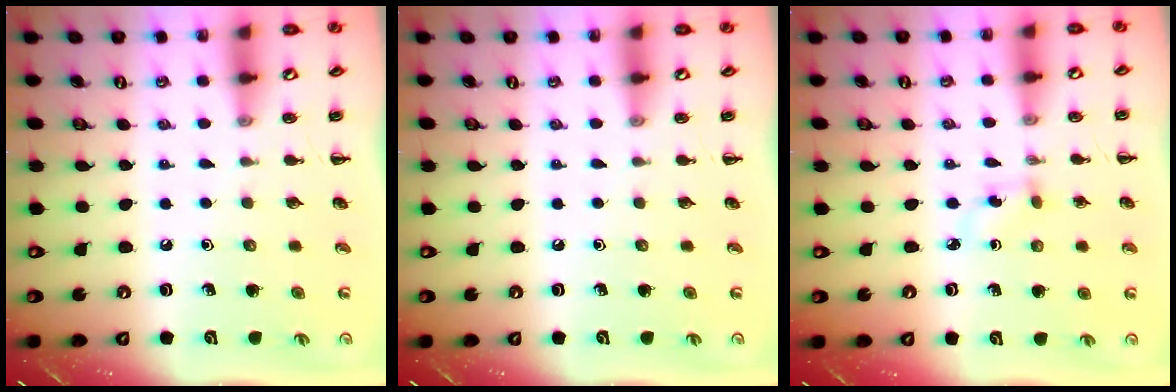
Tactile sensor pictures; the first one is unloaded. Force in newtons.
{"total": 0.0}
{"total": 2.9, "press": 2.7, "slide": 1.1}